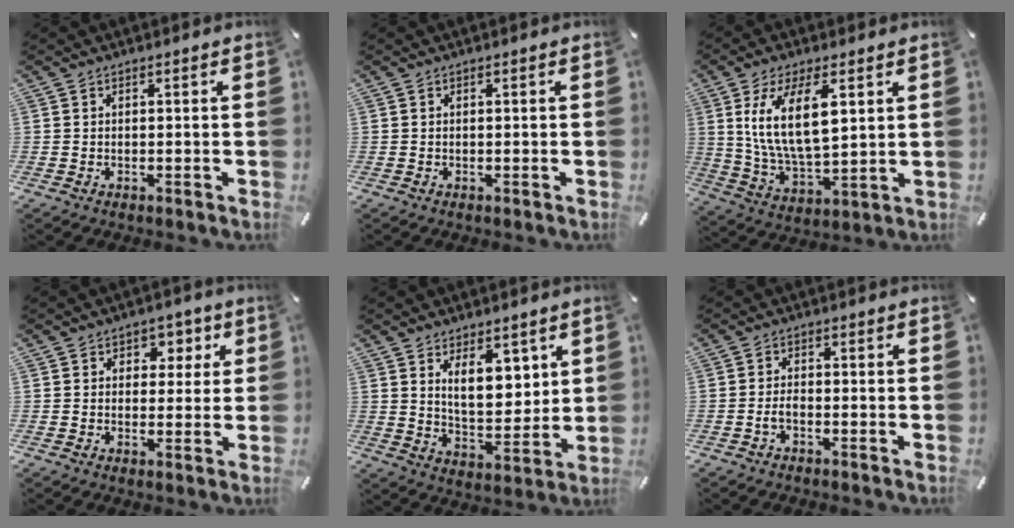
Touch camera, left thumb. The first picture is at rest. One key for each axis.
{"total": 0.0}
{"total": 13.7, "fx": 5.0, "fy": 5.9, "fz": 11.3, "tx": -0.234, "ty": -0.007, "tz": 0.084}
{"total": 4.9, "fx": 1.1, "fy": 4.5, "fz": 1.7, "tx": 0.001, "ty": -0.006, "tz": 0.007}
{"total": 10.6, "fx": 5.3, "fy": 6.0, "fz": 6.9, "tx": -0.098, "ty": -0.025, "tz": 0.091}
{"total": 2.1, "fx": -1.2, "fy": 0.7, "fz": 1.5, "tx": -0.025, "ty": 0.006, "tz": -0.021}